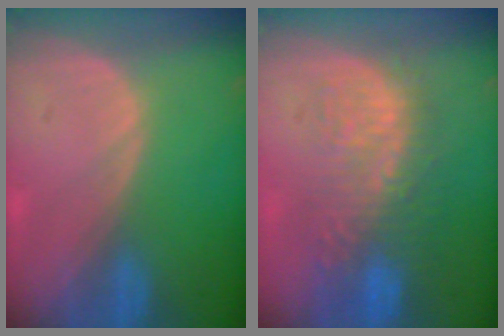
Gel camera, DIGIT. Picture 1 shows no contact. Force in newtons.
{"total": 10.8, "press": 9.7, "slide": 4.9}